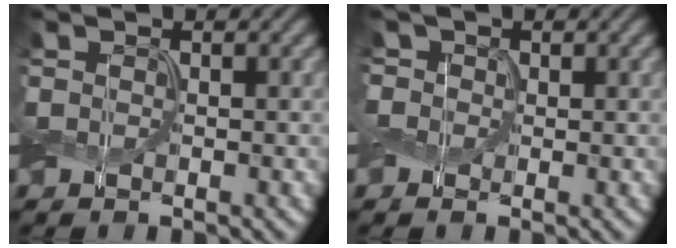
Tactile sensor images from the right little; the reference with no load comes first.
{"total": 1.6, "force": [0.5, 1.5, 0.5], "torque": [-0.016, 0.004, 0.005]}